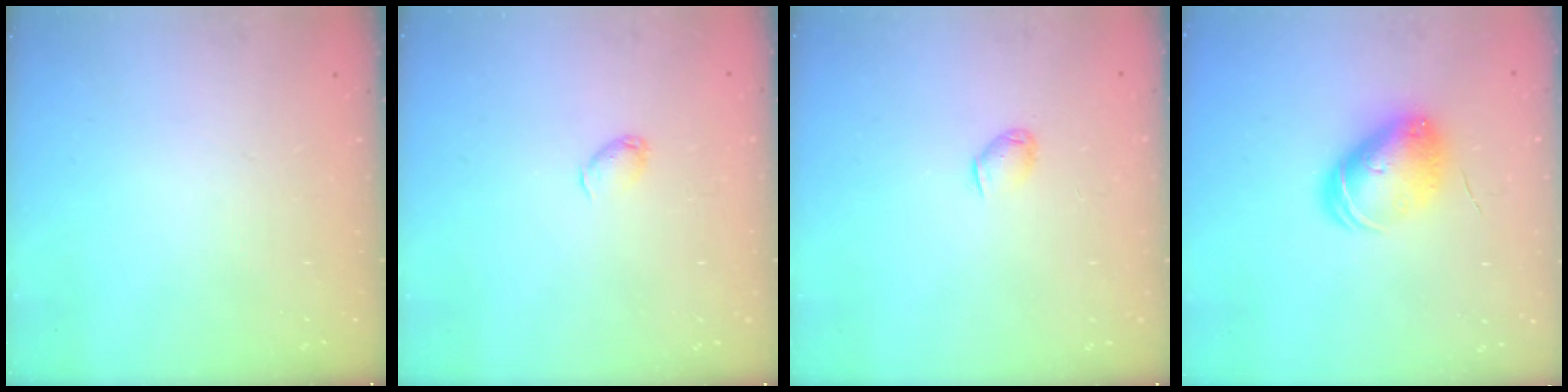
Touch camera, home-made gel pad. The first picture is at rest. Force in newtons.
{"total": 2.9, "press": 2.8, "slide": 0.6}
{"total": 3.5, "press": 3.5, "slide": 0.8}
{"total": 9.6, "press": 9.6, "slide": 0.8}